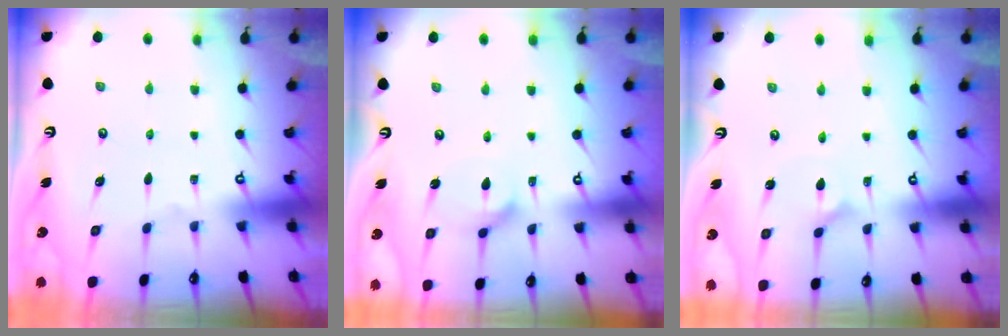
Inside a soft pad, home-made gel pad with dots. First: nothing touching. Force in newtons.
{"total": 9.0, "press": 8.9, "slide": 0.8}
{"total": 2.5, "press": 2.5, "slide": 0.3}